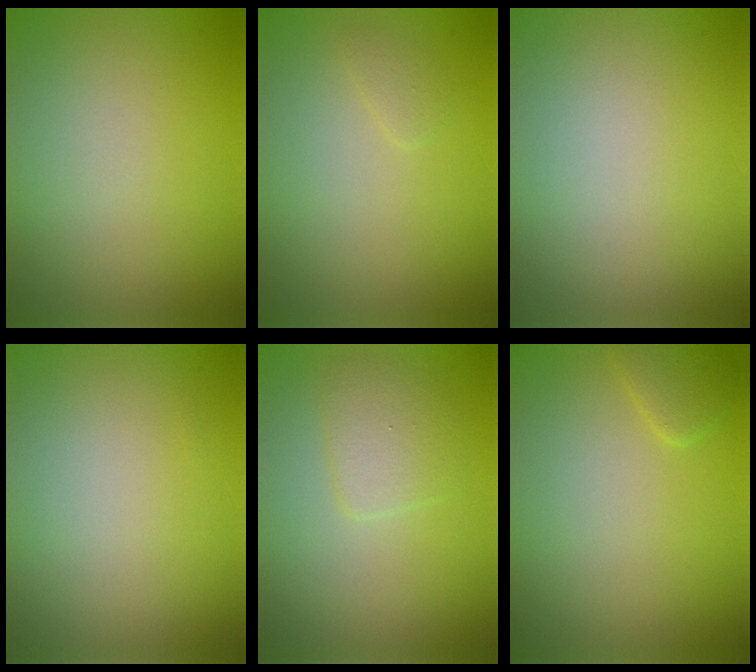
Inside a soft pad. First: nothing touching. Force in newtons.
{"total": 0.7, "press": 0.7, "slide": 0.1}
{"total": 0.0}
{"total": 0.0}
{"total": 2.2, "press": 2.2, "slide": 0.1}
{"total": 1.3, "press": 1.2, "slide": 0.1}